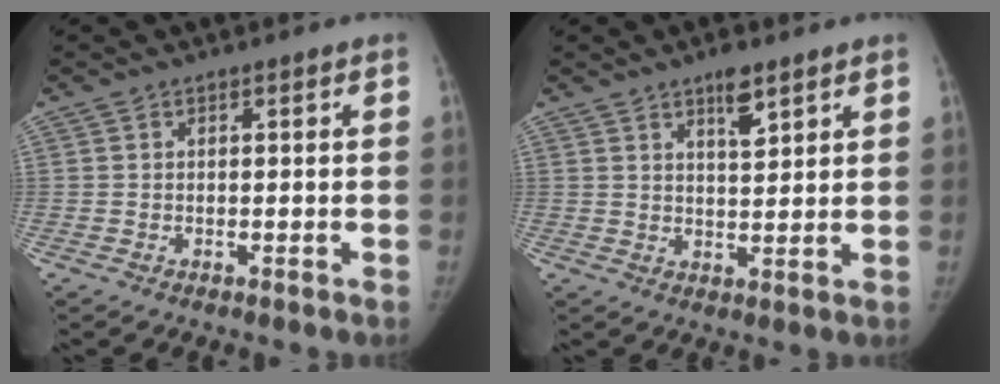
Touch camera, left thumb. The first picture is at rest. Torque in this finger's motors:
{"motor_torque": [0.35, -0.22, 0.74, -0.44, 0.13]}